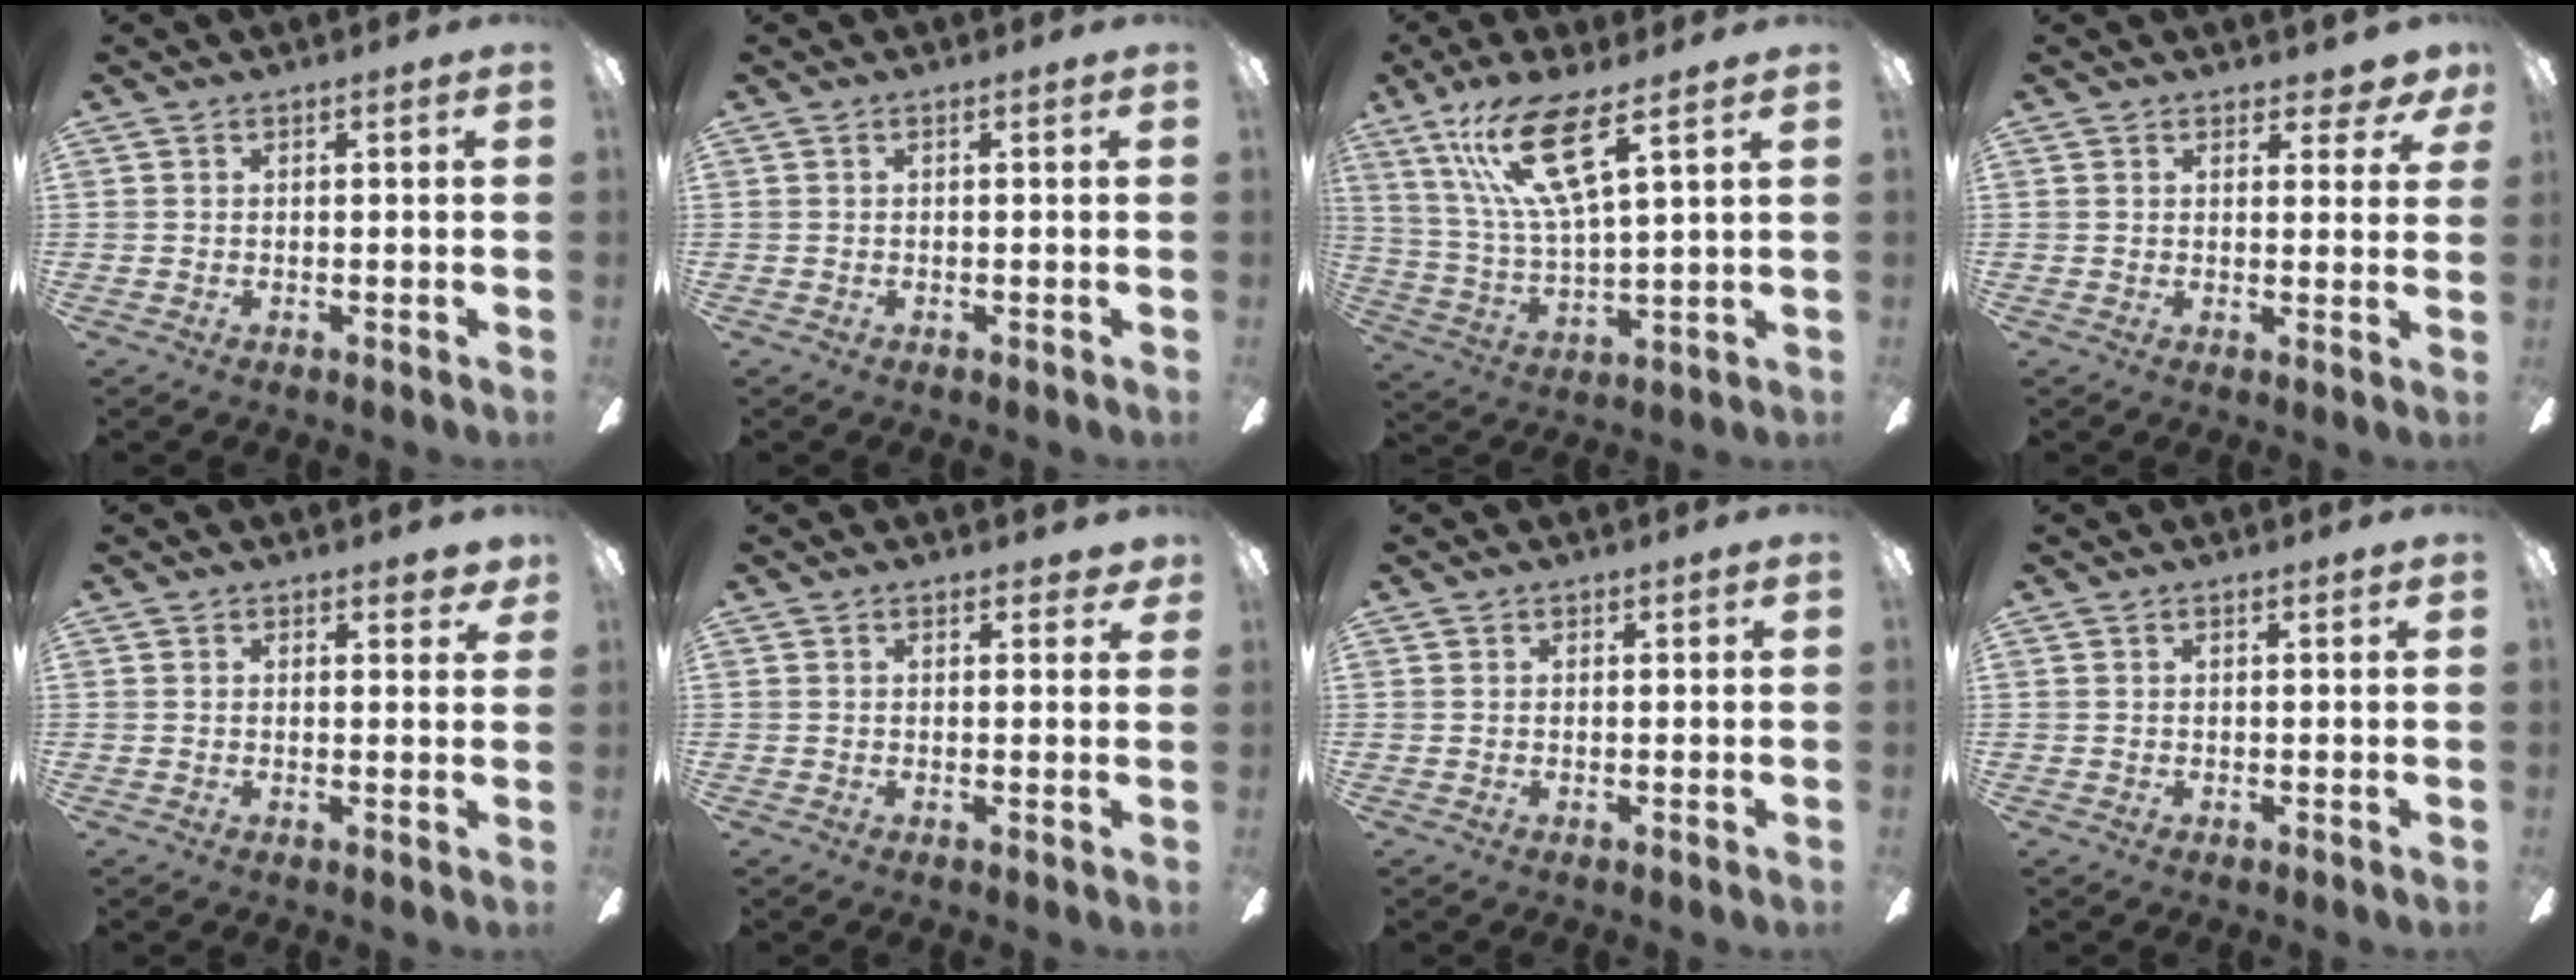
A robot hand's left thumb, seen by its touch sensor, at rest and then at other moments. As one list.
[{"total": 0.0}, {"total": 15.7, "force": [9.0, 3.8, 12.3], "torque": [-0.256, -0.028, 0.151]}, {"total": 3.5, "force": [2.6, 1.8, 1.6], "torque": [-0.005, -0.016, 0.043]}, {"total": 2.5, "force": [1.8, 1.4, 1.2], "torque": [0.000, -0.006, 0.028]}, {"total": 1.8, "force": [1.2, 0.9, 1.1], "torque": [-0.006, -0.006, 0.019]}, {"total": 0.8, "force": [0.5, 0.6, 0.0], "torque": [0.007, -0.002, 0.008]}, {"total": 0.6, "force": [0.4, 0.1, 0.4], "torque": [-0.001, -0.003, 0.006]}]